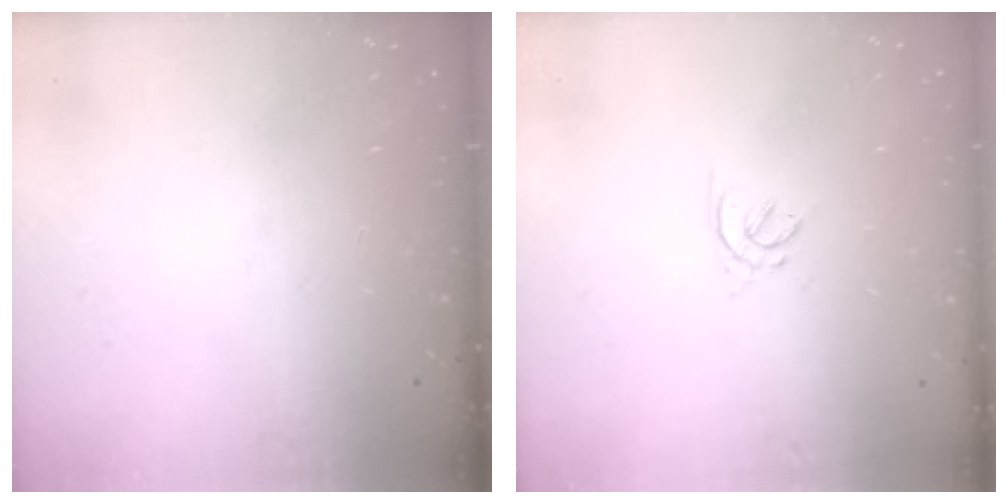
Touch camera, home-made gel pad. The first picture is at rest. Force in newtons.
{"total": 2.5, "press": 2.4, "slide": 0.6}